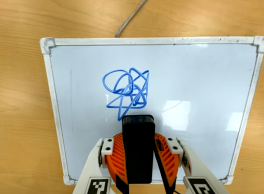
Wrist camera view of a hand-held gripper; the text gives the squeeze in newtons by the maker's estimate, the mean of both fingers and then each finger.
{"total": 8.6, "left": 8.2, "right": 9.0}